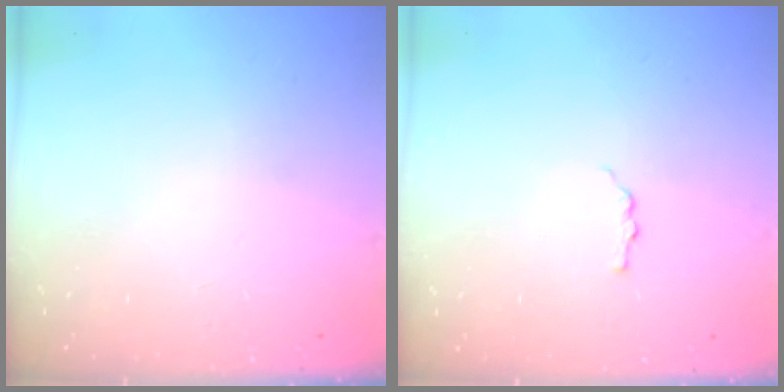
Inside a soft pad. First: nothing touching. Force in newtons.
{"total": 2.9, "press": 2.9, "slide": 0.3}